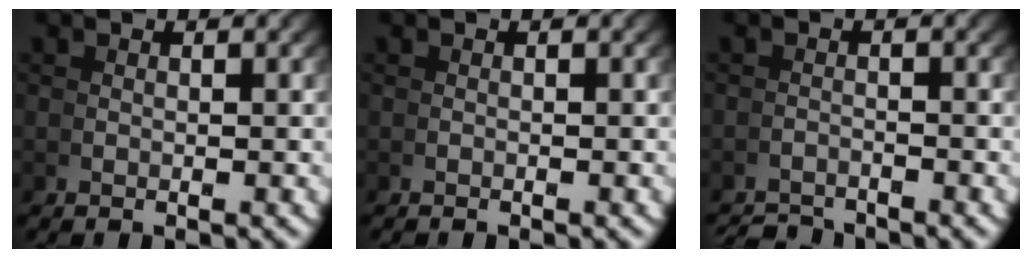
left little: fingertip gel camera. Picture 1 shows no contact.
{"total": 0.6, "force": [-0.3, -0.4, -0.3], "torque": [0.002, -0.002, -0.006]}
{"total": 3.1, "force": [-3.1, -0.3, -0.3], "torque": [0.017, -0.010, -0.051]}